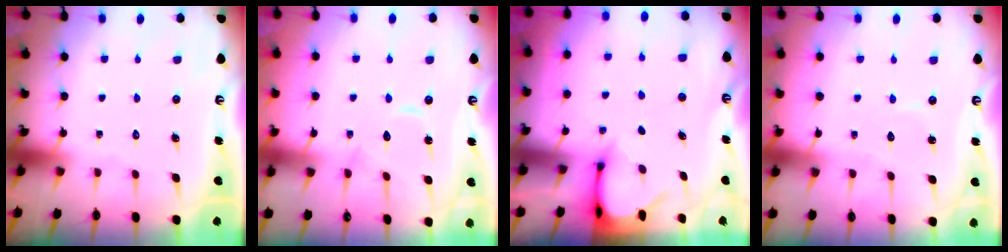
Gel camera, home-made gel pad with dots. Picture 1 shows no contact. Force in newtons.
{"total": 8.6, "press": 8.6, "slide": 0.4}
{"total": 3.4, "press": 3.3, "slide": 0.3}
{"total": 3.8, "press": 3.8, "slide": 0.3}